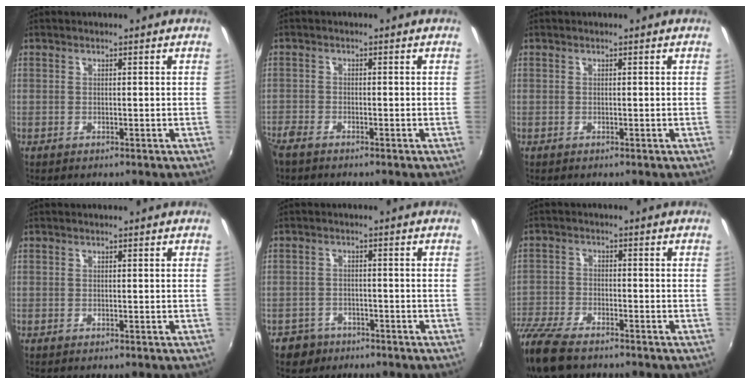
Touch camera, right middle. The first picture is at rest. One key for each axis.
{"total": 3.1, "fx": -2.7, "fy": 0.9, "fz": 1.2, "tx": -0.034, "ty": -0.012, "tz": -0.055}
{"total": 0.0}
{"total": 0.0}
{"total": 4.9, "fx": -3.3, "fy": 3.5, "fz": 0.8, "tx": -0.035, "ty": 0.006, "tz": -0.053}
{"total": 13.2, "fx": -10.5, "fy": 4.4, "fz": 6.6, "tx": -0.172, "ty": -0.036, "tz": -0.204}